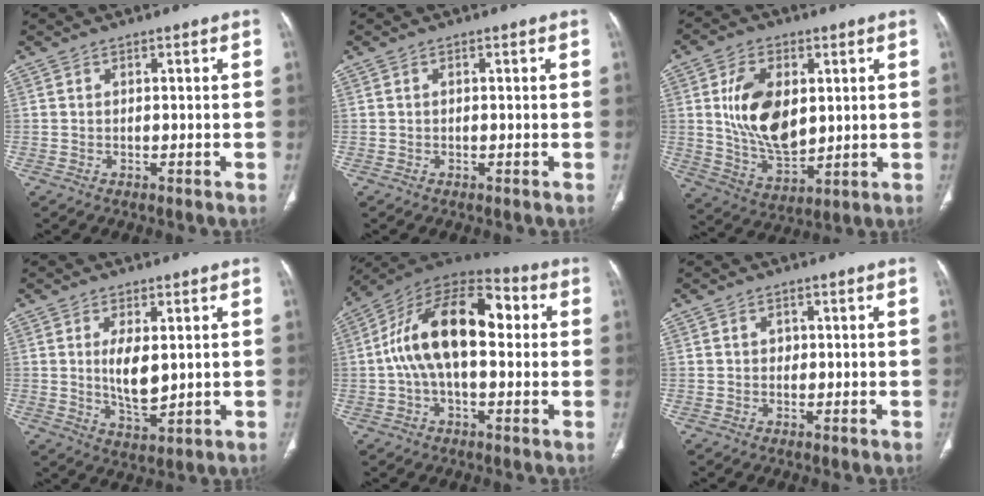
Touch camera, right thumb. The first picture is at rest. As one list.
[{"total": 0.0}, {"total": 14.5, "force": [2.5, 8.8, 11.3], "torque": [-0.182, -0.017, 0.056]}, {"total": 7.1, "force": [1.0, 3.1, 6.3], "torque": [-0.105, -0.021, 0.025]}, {"total": 19.1, "force": [1.9, 10.1, 16.1], "torque": [-0.266, 0.046, 0.022]}, {"total": 1.3, "force": [0.2, 1.1, 0.6], "torque": [-0.005, 0.003, 0.003]}]